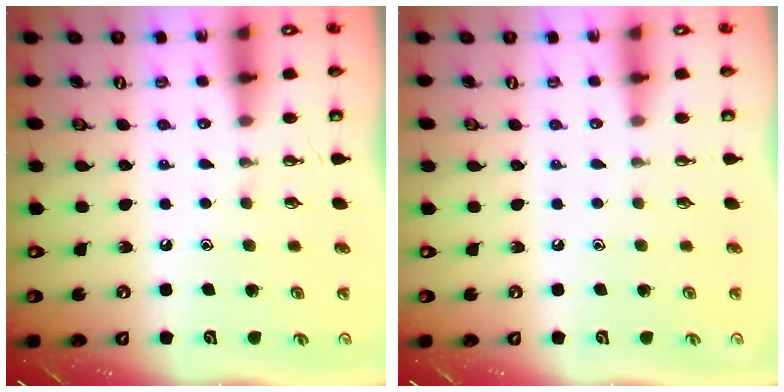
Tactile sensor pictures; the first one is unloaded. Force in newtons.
{"total": 0.0}